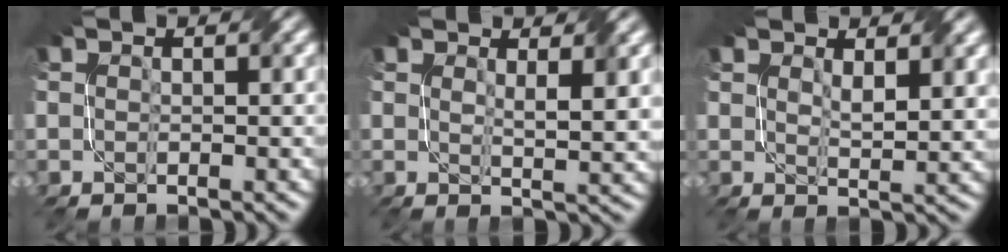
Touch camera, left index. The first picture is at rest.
{"total": 2.8, "force": [1.4, 0.5, 2.4], "torque": [-0.037, -0.006, 0.025]}
{"total": 2.5, "force": [1.5, 0.8, 1.9], "torque": [-0.039, -0.003, 0.030]}